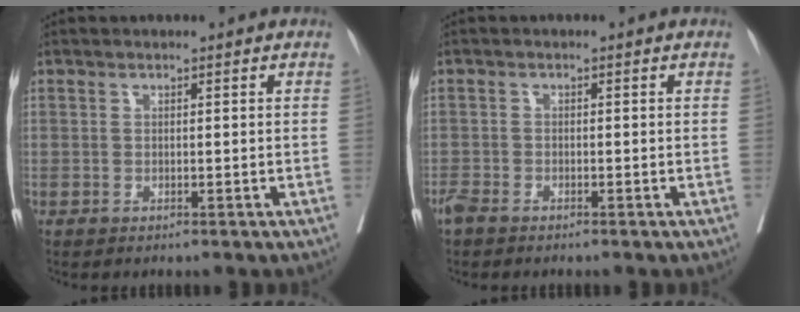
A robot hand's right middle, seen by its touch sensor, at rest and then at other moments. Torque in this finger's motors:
{"motor_torque": [0.19, -0.18, 0.14, 0.06]}